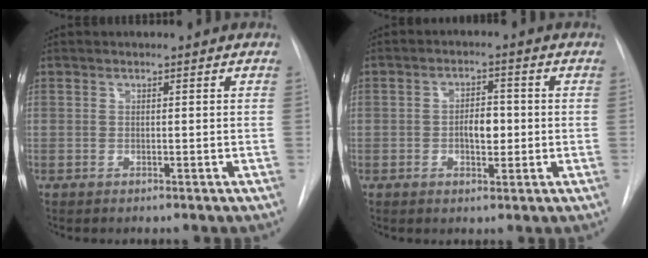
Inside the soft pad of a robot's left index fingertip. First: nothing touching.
{"total": 4.1, "force": [-1.4, 2.0, 3.3], "torque": [-0.050, 0.001, -0.021]}